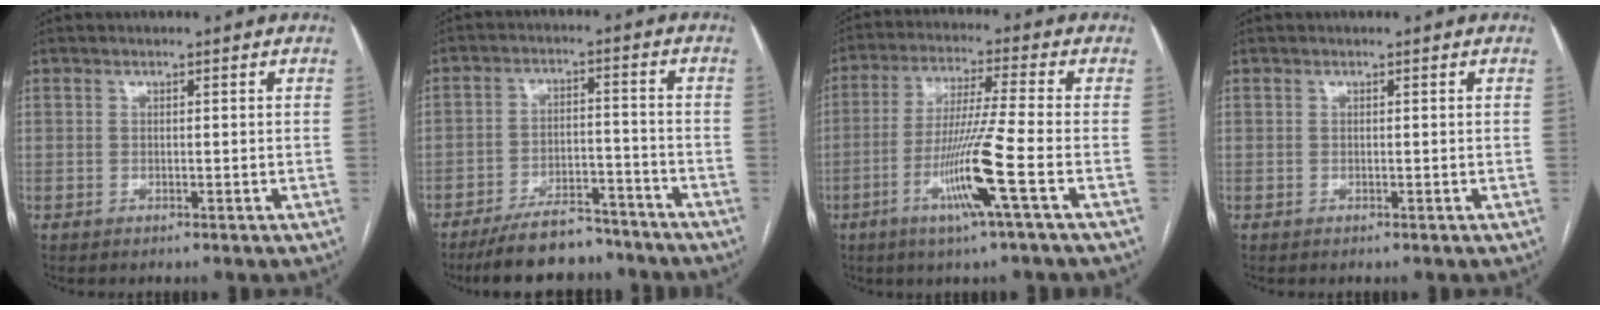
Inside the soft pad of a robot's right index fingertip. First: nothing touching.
{"total": 11.2, "force": [-9.7, 3.7, 4.0], "torque": [-0.059, 0.010, -0.155]}
{"total": 11.0, "force": [-4.1, -1.6, 10.0], "torque": [-0.200, -0.018, -0.083]}
{"total": 0.0}